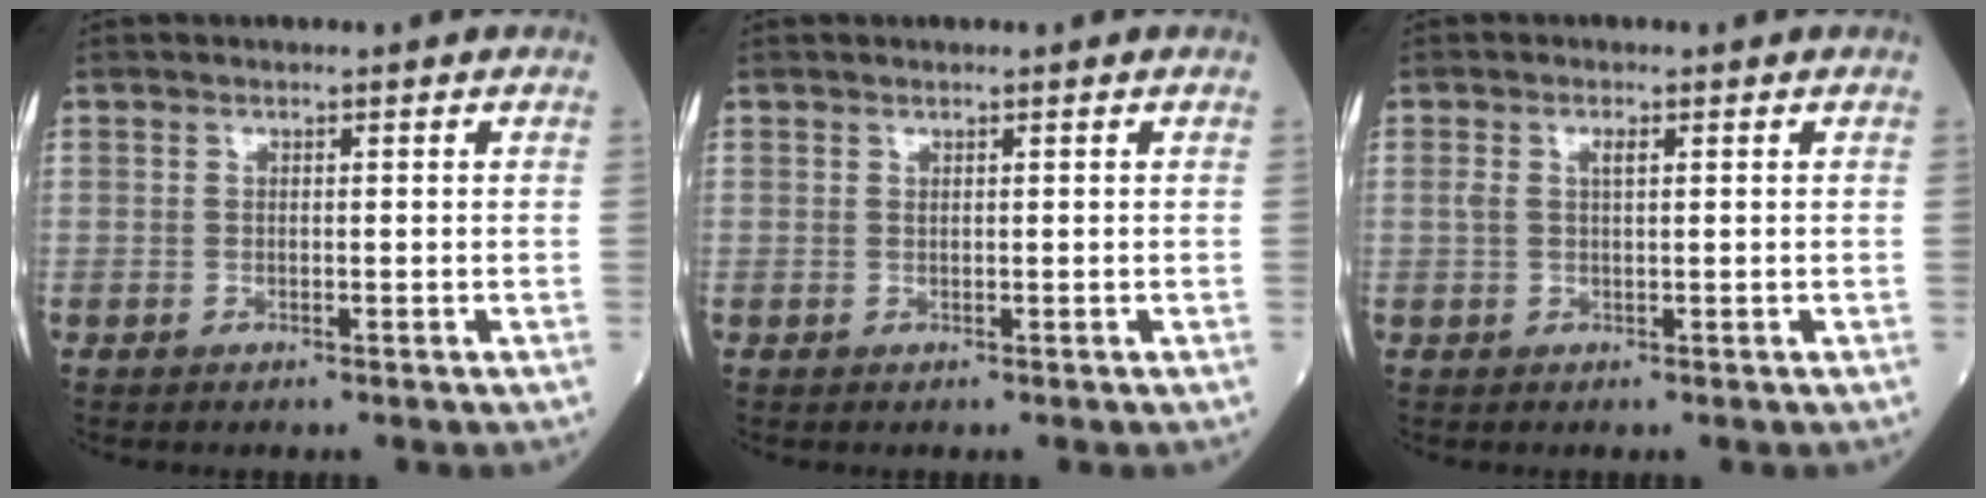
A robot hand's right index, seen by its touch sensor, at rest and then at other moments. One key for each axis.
{"total": 0.0}
{"total": 1.8, "fx": 0.6, "fy": 0.6, "fz": 1.6, "tx": -0.037, "ty": 0.010, "tz": 0.013}